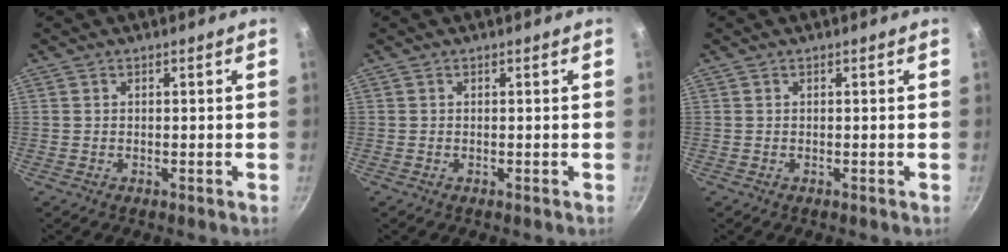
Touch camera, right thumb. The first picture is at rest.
{"total": 0.0}
{"total": 0.0}